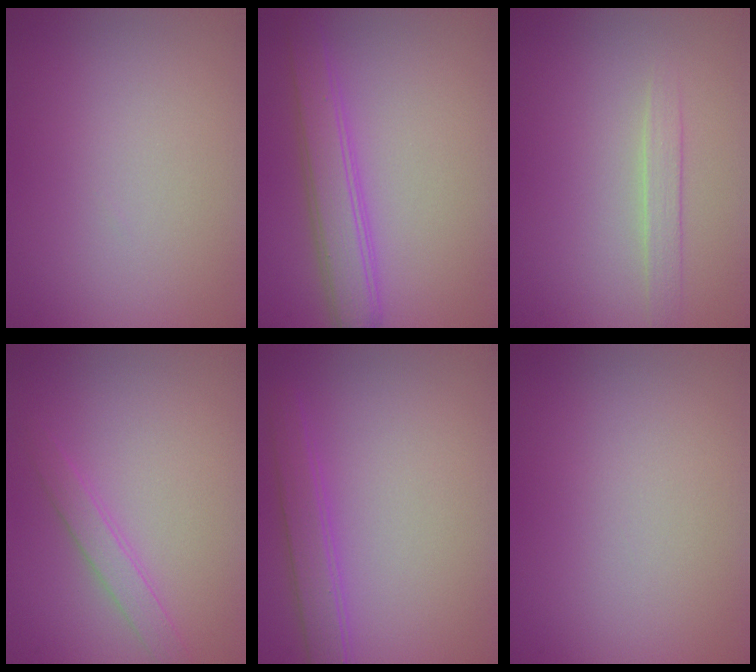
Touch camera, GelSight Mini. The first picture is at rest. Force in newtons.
{"total": 3.7, "press": 3.7, "slide": 0.1}
{"total": 1.3, "press": 1.3, "slide": 0.1}
{"total": 1.7, "press": 1.7, "slide": 0.1}
{"total": 2.5, "press": 2.5, "slide": 0.1}
{"total": 0.0}